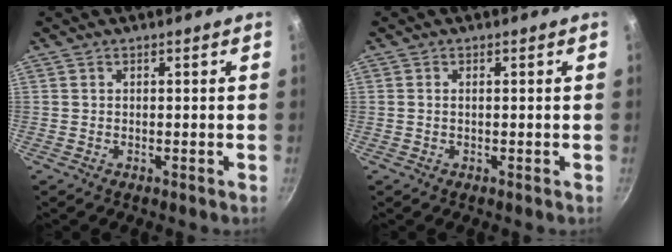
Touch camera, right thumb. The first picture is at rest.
{"total": 0.6, "force": [0.0, 0.2, 0.6], "torque": [-0.014, 0.002, -0.001]}